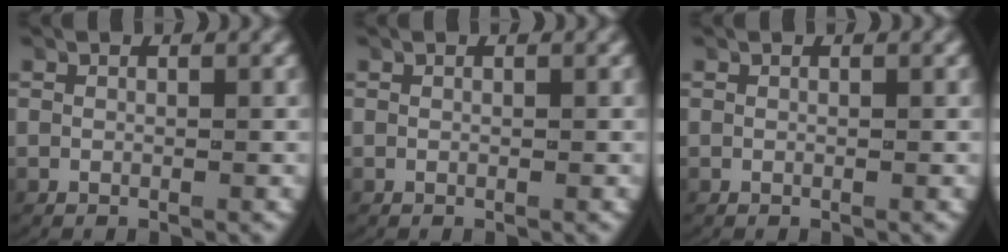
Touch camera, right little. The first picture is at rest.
{"total": 0.0}
{"total": 0.0}